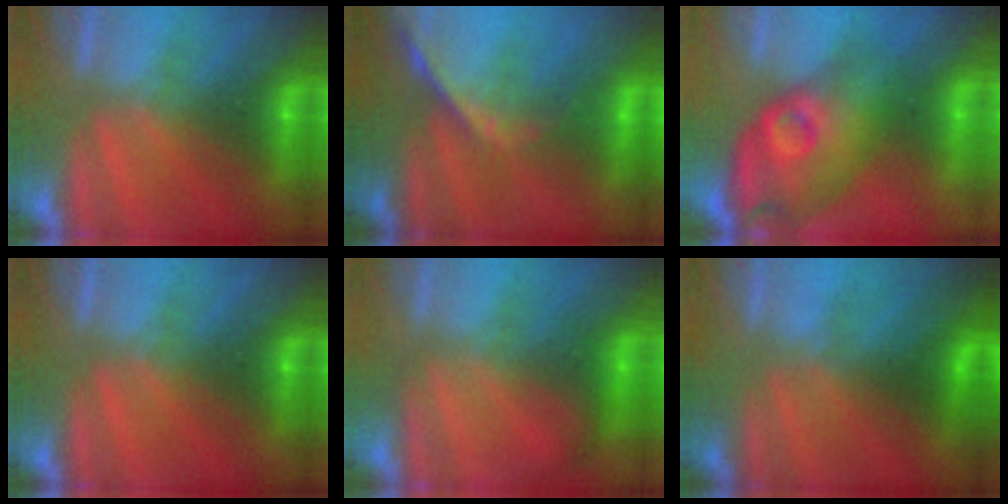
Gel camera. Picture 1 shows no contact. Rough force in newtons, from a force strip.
{"total": 1.2}
{"total": 4.5}
{"total": 0.0}
{"total": 1.8}
{"total": 2.4}